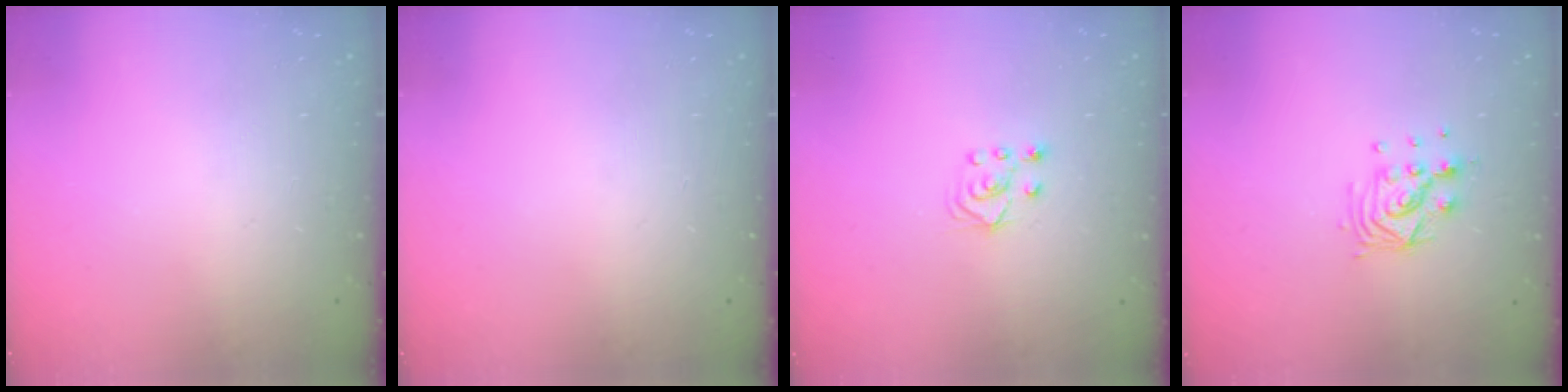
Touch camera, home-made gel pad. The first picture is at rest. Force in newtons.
{"total": 0.0}
{"total": 4.1, "press": 4.1, "slide": 0.7}
{"total": 8.4, "press": 8.4, "slide": 0.3}